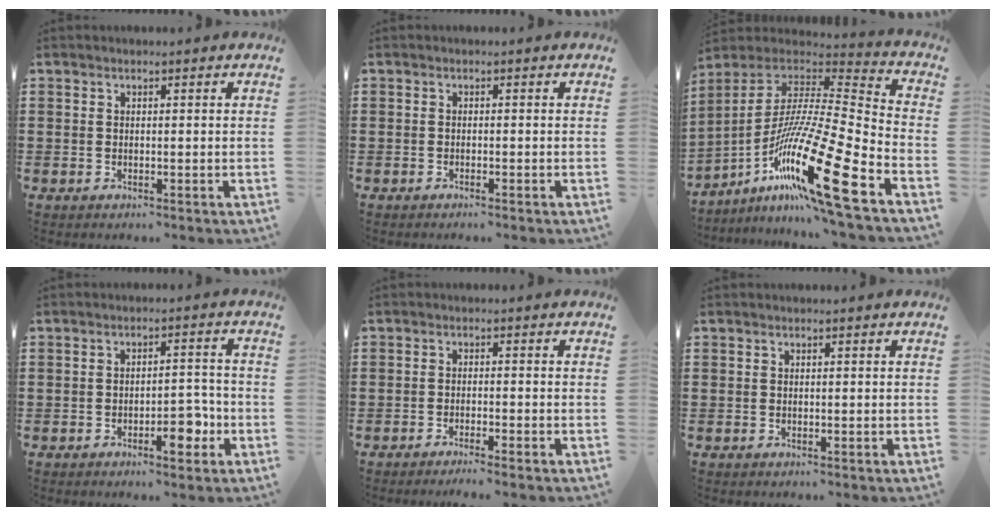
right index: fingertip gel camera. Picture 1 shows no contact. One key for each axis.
{"total": 0.6, "fx": -0.6, "fy": -0.1, "fz": 0.2, "tx": -0.004, "ty": -0.001, "tz": -0.012}
{"total": 21.5, "fx": -11.7, "fy": 2.3, "fz": 18.0, "tx": -0.352, "ty": 0.005, "tz": -0.217}
{"total": 5.0, "fx": -2.5, "fy": 2.0, "fz": 3.8, "tx": -0.051, "ty": 0.007, "tz": -0.046}
{"total": 1.7, "fx": -1.5, "fy": -0.3, "fz": 0.5, "tx": -0.009, "ty": 0.001, "tz": -0.030}
{"total": 0.0}